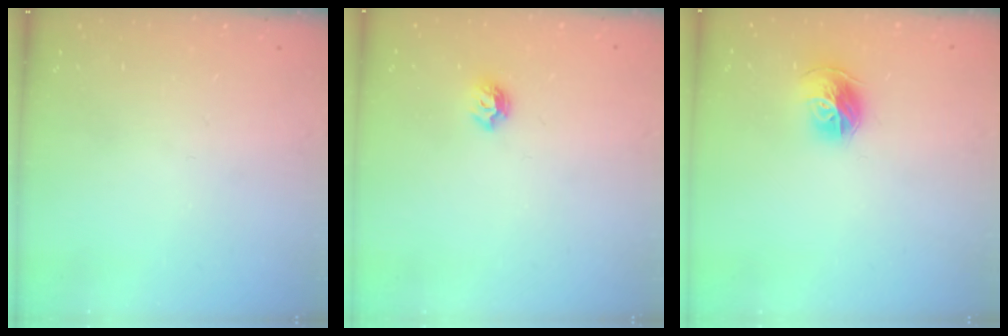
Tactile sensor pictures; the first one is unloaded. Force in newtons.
{"total": 6.4, "press": 6.4, "slide": 0.7}
{"total": 10.6, "press": 10.5, "slide": 1.2}